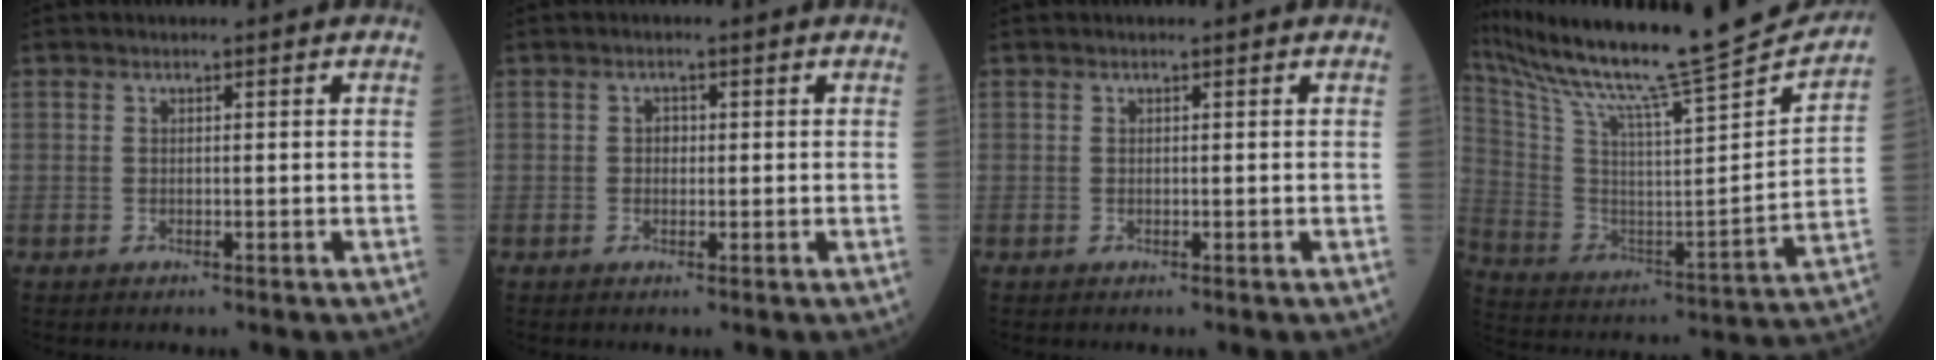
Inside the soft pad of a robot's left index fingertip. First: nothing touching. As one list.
[{"total": 1.3, "force": [0.1, 0.9, 0.8], "torque": [-0.013, 0.003, 0.000]}, {"total": 0.0}, {"total": 27.3, "force": [24.6, -0.2, 11.9], "torque": [-0.226, -0.071, 0.374]}]